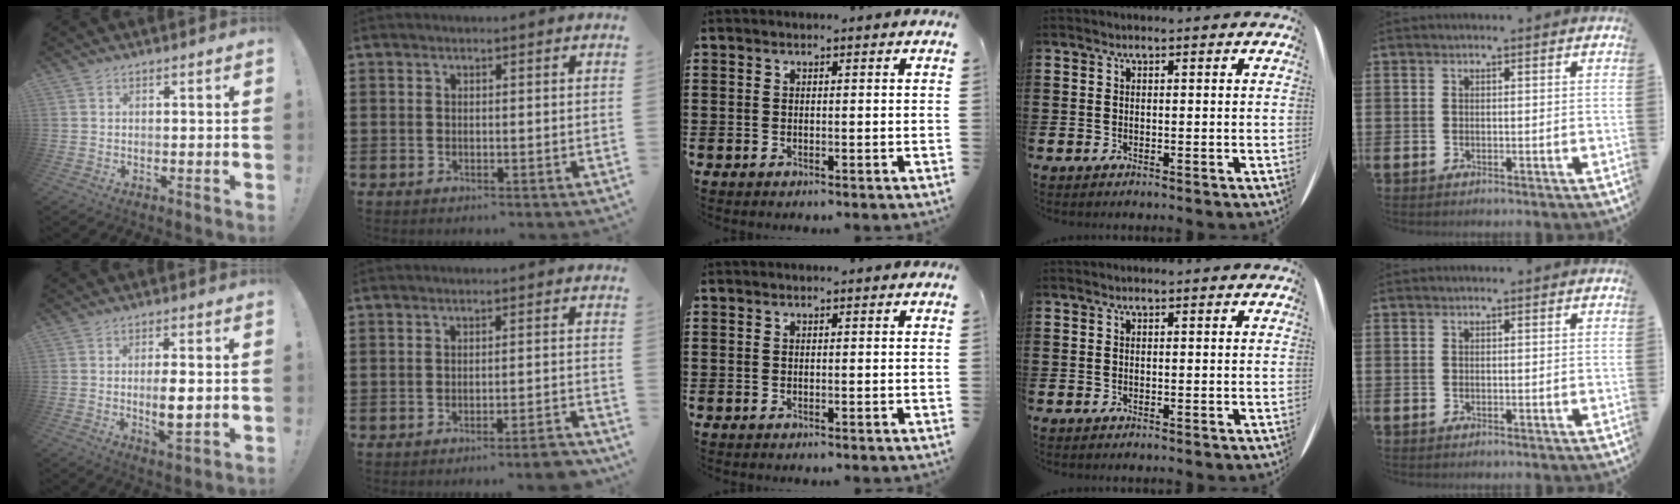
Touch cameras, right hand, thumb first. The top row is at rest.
{"thumb": {"total": 6.7, "force": [-0.4, 2.0, 6.4], "torque": [-0.107, -0.012, -0.009]}, "index": {"total": 3.2, "force": [-2.8, -0.3, 1.7], "torque": [-0.028, -0.008, -0.052]}}